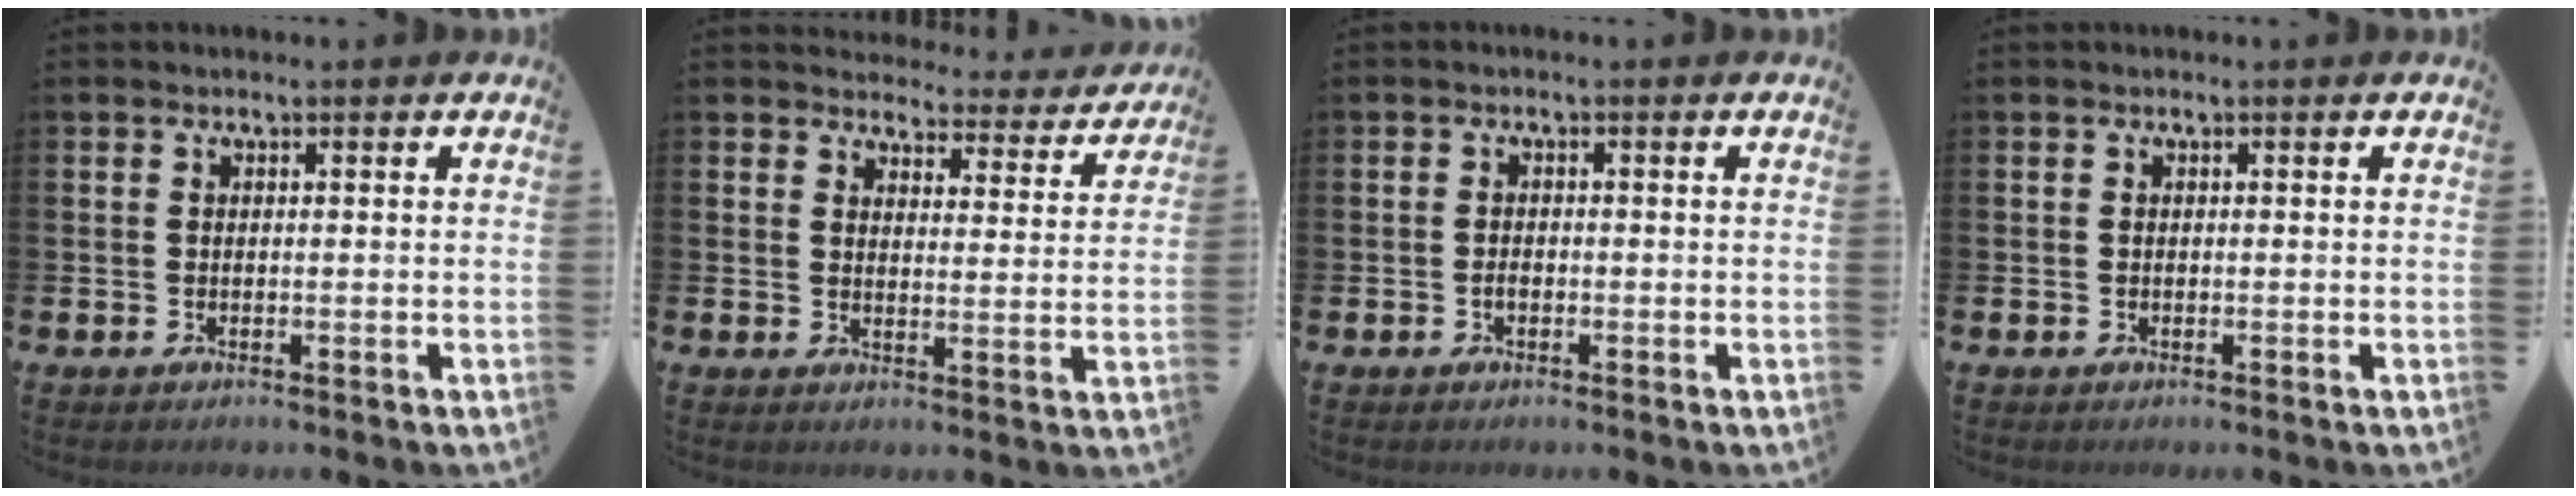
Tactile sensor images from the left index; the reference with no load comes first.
{"total": 4.0, "force": [3.8, 1.1, 0.2], "torque": [-0.009, -0.037, 0.062]}
{"total": 1.0, "force": [-0.5, 0.6, 0.7], "torque": [-0.008, -0.001, -0.011]}
{"total": 0.0}